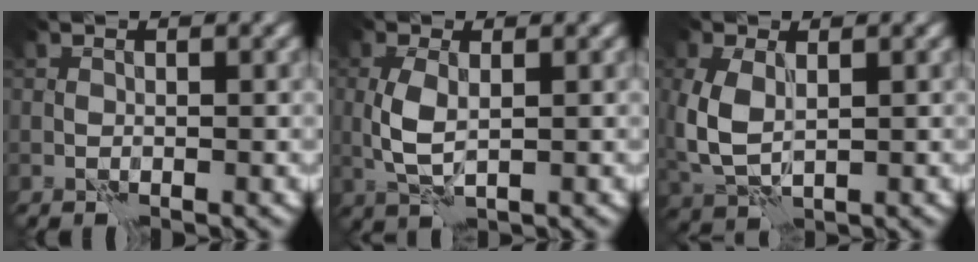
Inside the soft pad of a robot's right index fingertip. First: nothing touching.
{"total": 3.2, "force": [0.4, 1.4, 2.8], "torque": [-0.070, -0.002, 0.011]}
{"total": 4.6, "force": [0.7, 2.8, 3.5], "torque": [-0.100, -0.004, 0.018]}